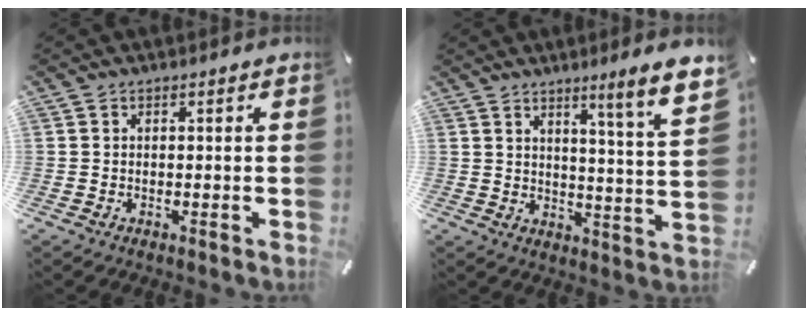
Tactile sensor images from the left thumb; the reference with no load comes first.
{"total": 8.5, "force": [6.1, -0.3, 6.0], "torque": [-0.089, -0.049, 0.094]}